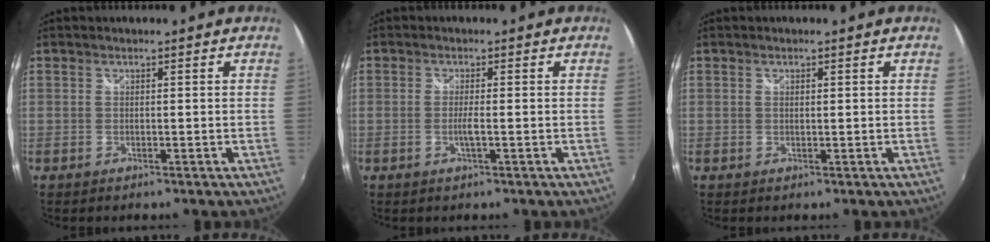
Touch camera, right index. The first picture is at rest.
{"total": 2.0, "force": [-0.6, -0.3, 1.9], "torque": [-0.035, -0.003, -0.012]}
{"total": 0.5, "force": [0.2, 0.3, 0.4], "torque": [-0.007, 0.001, 0.003]}